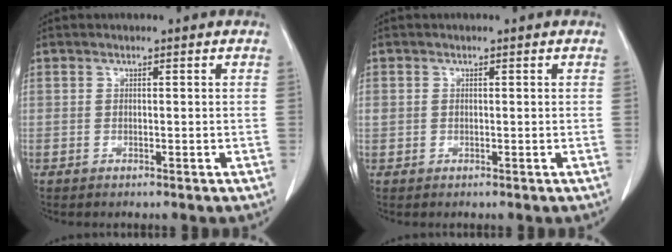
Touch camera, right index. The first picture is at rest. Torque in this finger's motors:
{"motor_torque": [0.68, -0.12, 0.10, 0.05]}